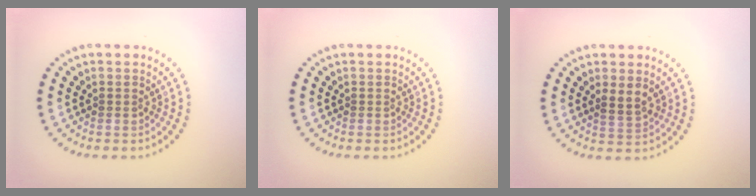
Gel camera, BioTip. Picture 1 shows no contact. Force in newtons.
{"total": 0.0}
{"total": 1.9, "press": 1.7, "slide": 0.8}